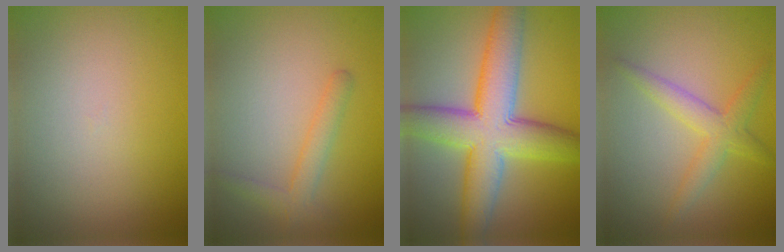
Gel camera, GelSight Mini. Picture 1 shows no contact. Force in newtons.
{"total": 2.0, "press": 2.0, "slide": 0.2}
{"total": 9.8, "press": 9.8, "slide": 0.3}
{"total": 2.9, "press": 2.9, "slide": 0.1}